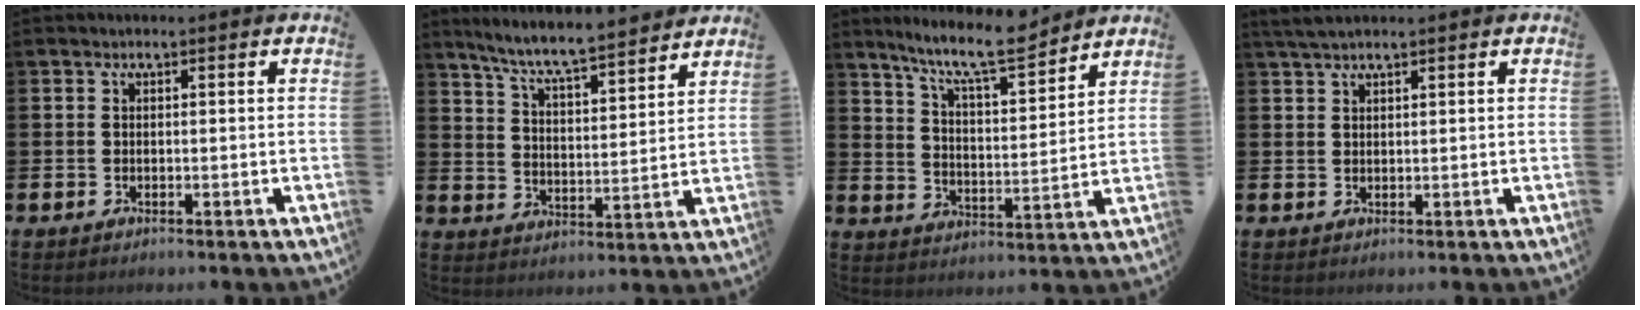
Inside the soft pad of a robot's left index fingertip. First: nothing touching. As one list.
[{"total": 7.2, "force": [6.8, 0.1, 2.3], "torque": [-0.073, -0.048, 0.117]}, {"total": 10.0, "force": [9.0, 1.3, 4.2], "torque": [-0.101, -0.052, 0.158]}, {"total": 2.3, "force": [2.0, 0.4, 1.2], "torque": [-0.025, 0.004, 0.036]}]